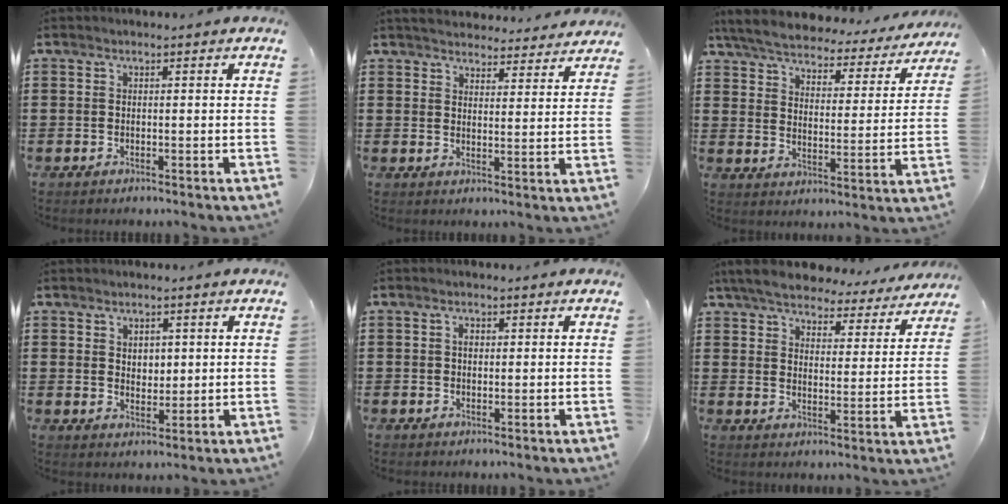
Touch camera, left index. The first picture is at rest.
{"total": 3.7, "force": [3.7, 0.2, 0.3], "torque": [-0.020, -0.017, 0.065]}
{"total": 5.2, "force": [5.0, 0.6, 1.4], "torque": [-0.053, -0.031, 0.082]}
{"total": 2.5, "force": [1.2, 1.8, 1.2], "torque": [-0.022, 0.005, 0.019]}
{"total": 1.3, "force": [0.4, 0.9, 1.0], "torque": [-0.013, 0.002, 0.004]}
{"total": 6.2, "force": [5.9, 0.9, 1.6], "torque": [-0.060, -0.032, 0.103]}